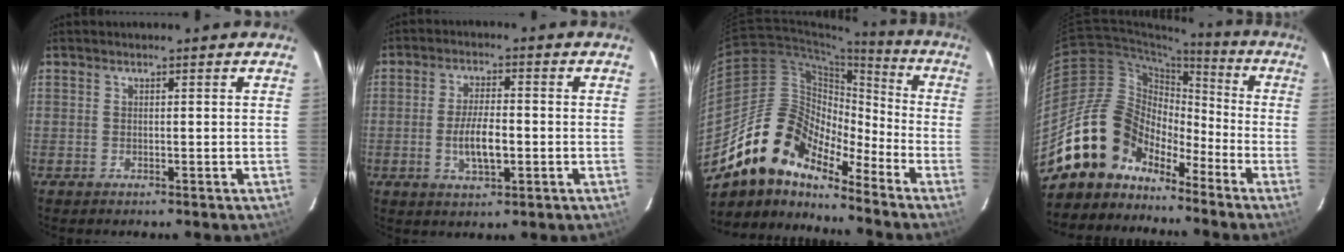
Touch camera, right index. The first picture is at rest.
{"total": 7.1, "force": [-1.6, 2.5, 6.4], "torque": [-0.128, -0.001, -0.026]}
{"total": 16.0, "force": [-12.5, 6.9, 7.2], "torque": [-0.130, 0.010, -0.242]}
{"total": 14.6, "force": [-10.9, 9.0, 3.6], "torque": [-0.080, 0.038, -0.202]}